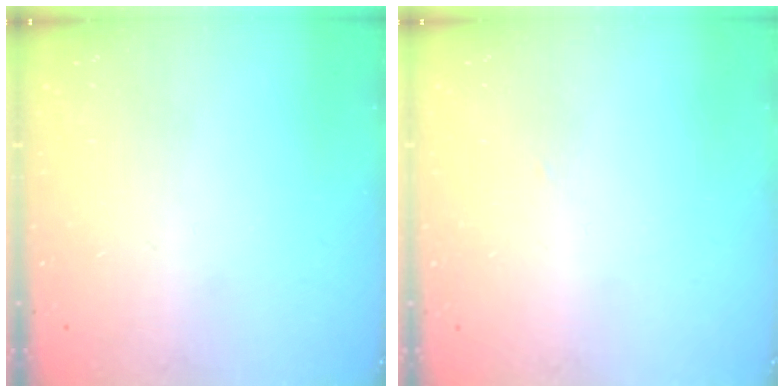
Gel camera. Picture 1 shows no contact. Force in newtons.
{"total": 1.1, "press": 1.1, "slide": 0.1}